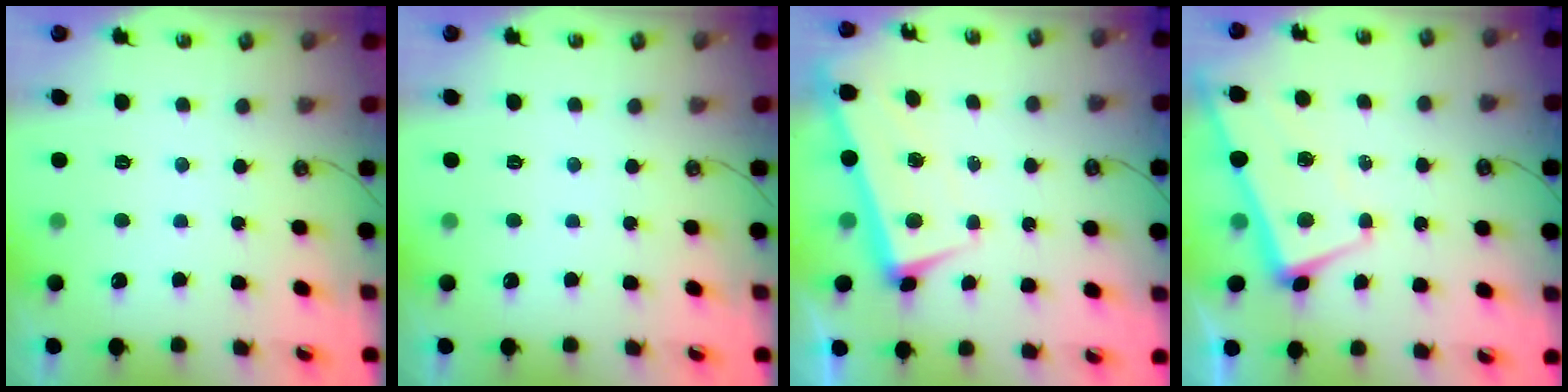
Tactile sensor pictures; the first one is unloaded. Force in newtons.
{"total": 0.0}
{"total": 1.6, "press": 0.6, "slide": 1.4}
{"total": 1.6, "press": 1.4, "slide": 0.7}